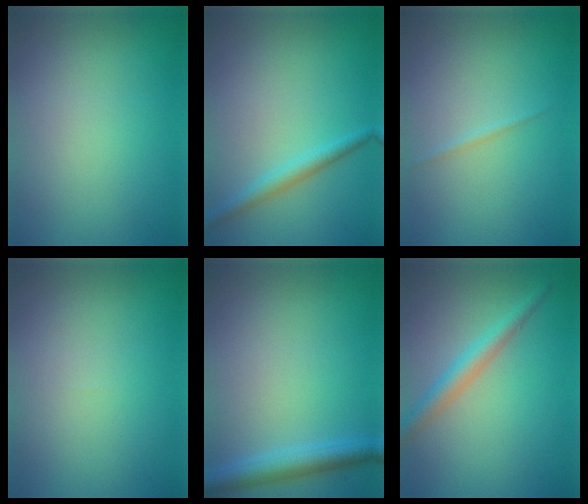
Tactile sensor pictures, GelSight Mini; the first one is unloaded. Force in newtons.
{"total": 2.1, "press": 2.1, "slide": 0.1}
{"total": 0.5, "press": 0.5, "slide": 0.0}
{"total": 0.0}
{"total": 3.4, "press": 3.4, "slide": 0.3}
{"total": 2.8, "press": 2.8, "slide": 0.0}